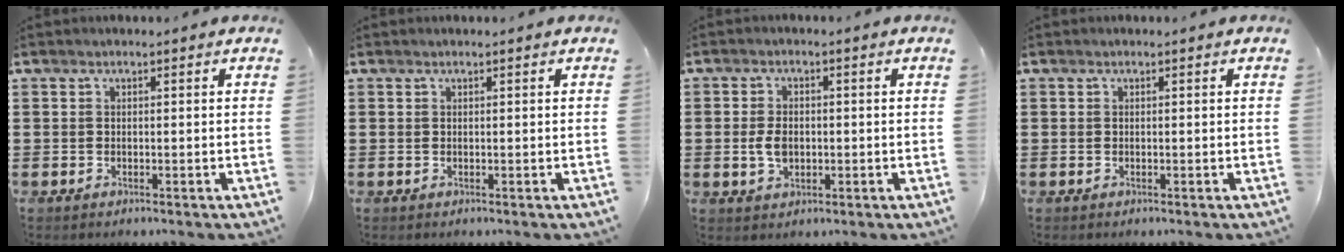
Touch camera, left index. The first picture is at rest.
{"total": 0.0}
{"total": 3.9, "force": [-0.3, 2.5, 3.0], "torque": [-0.073, 0.001, -0.010]}
{"total": 0.0}